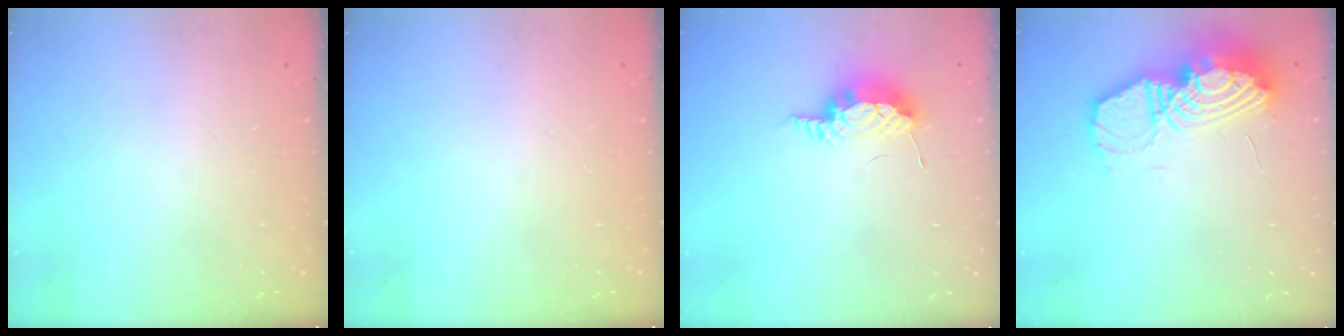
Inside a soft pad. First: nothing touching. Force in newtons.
{"total": 1.2, "press": 1.1, "slide": 0.2}
{"total": 8.0, "press": 7.7, "slide": 2.2}
{"total": 17.8, "press": 17.7, "slide": 1.8}